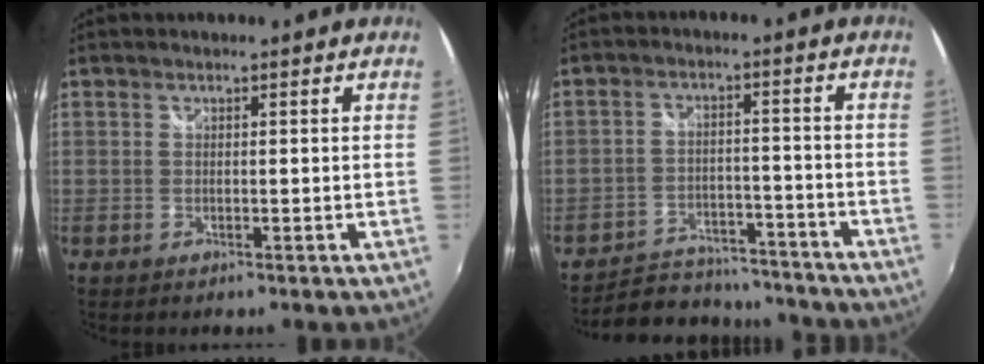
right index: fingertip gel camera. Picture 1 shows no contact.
{"total": 15.7, "force": [-13.8, 6.2, 4.1], "torque": [-0.102, 0.025, -0.178]}